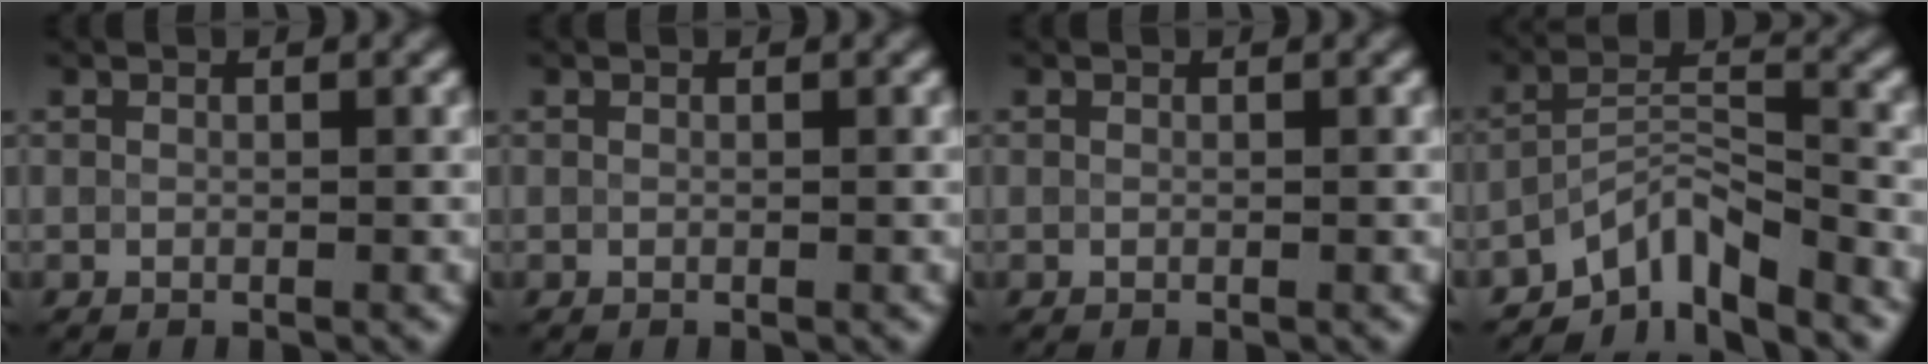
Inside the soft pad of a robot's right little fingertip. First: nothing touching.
{"total": 0.0}
{"total": 0.0}
{"total": 5.4, "force": [-4.4, 1.5, 2.8], "torque": [-0.036, 0.003, -0.086]}